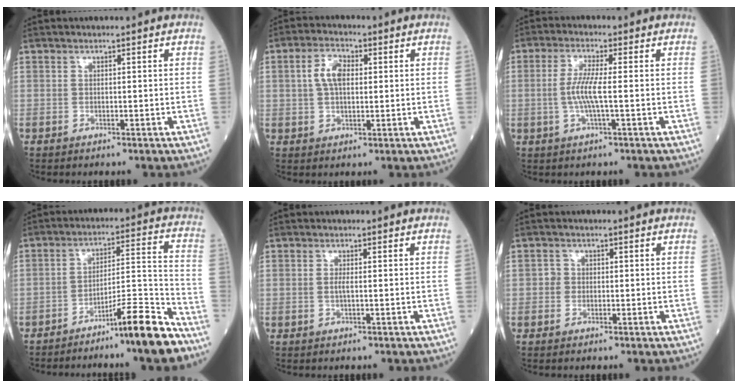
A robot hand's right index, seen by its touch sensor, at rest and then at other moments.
{"total": 5.1, "force": [1.0, 2.7, 4.3], "torque": [-0.091, 0.013, 0.019]}
{"total": 4.9, "force": [-0.5, 0.1, 4.9], "torque": [-0.106, -0.001, -0.013]}
{"total": 11.2, "force": [-8.5, -0.9, 7.2], "torque": [-0.100, 0.014, -0.136]}
{"total": 0.9, "force": [-0.1, 0.0, 0.9], "torque": [-0.021, -0.001, -0.004]}
{"total": 1.4, "force": [-0.1, 1.4, 0.4], "torque": [0.000, 0.005, -0.005]}